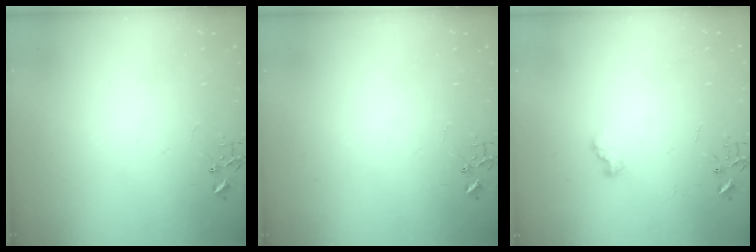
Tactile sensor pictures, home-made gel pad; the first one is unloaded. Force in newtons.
{"total": 0.0}
{"total": 6.4, "press": 6.3, "slide": 0.6}